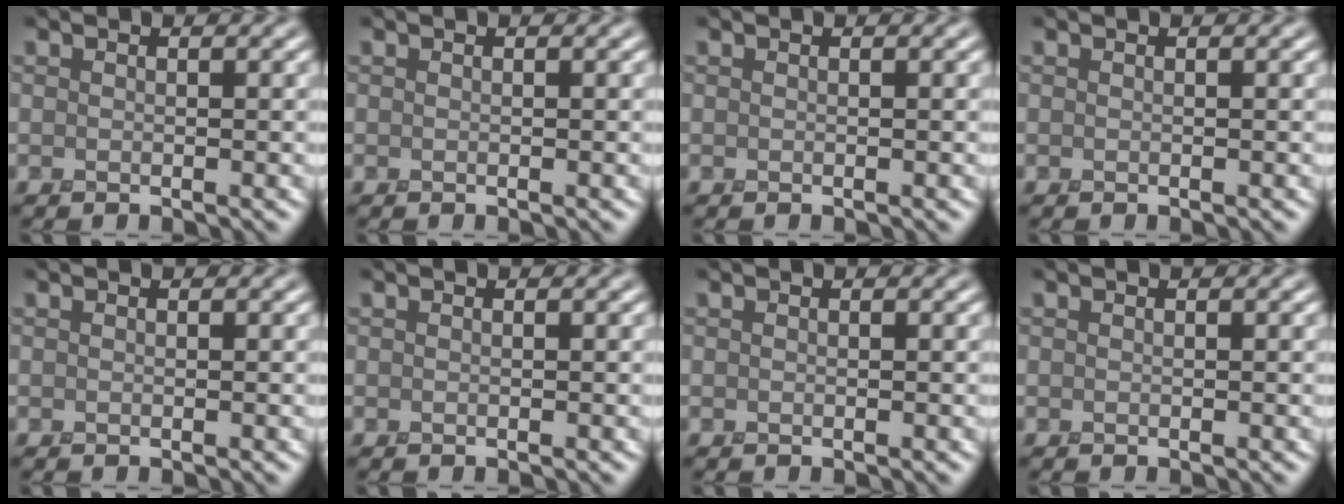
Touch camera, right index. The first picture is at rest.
{"total": 0.0}
{"total": 0.0}
{"total": 0.0}
{"total": 0.0}
{"total": 0.0}
{"total": 0.0}
{"total": 0.0}